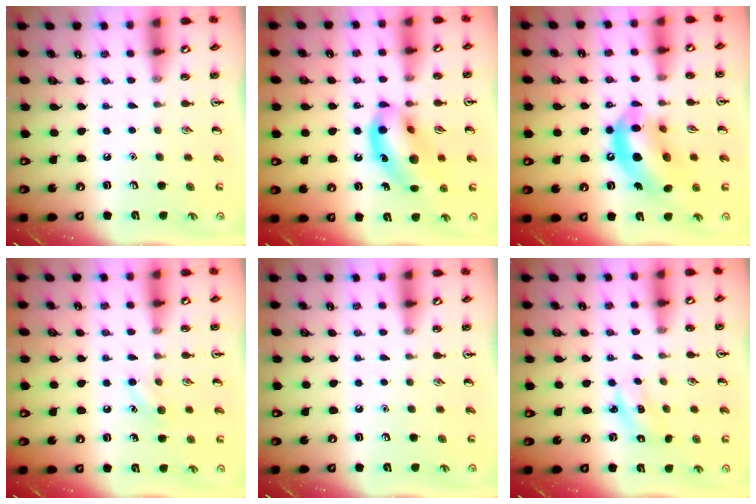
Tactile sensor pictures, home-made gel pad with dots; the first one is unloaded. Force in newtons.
{"total": 14.7, "press": 14.2, "slide": 3.7}
{"total": 14.8, "press": 14.2, "slide": 4.3}
{"total": 6.8, "press": 6.4, "slide": 2.2}
{"total": 0.0}
{"total": 2.2, "press": 2.1, "slide": 0.5}